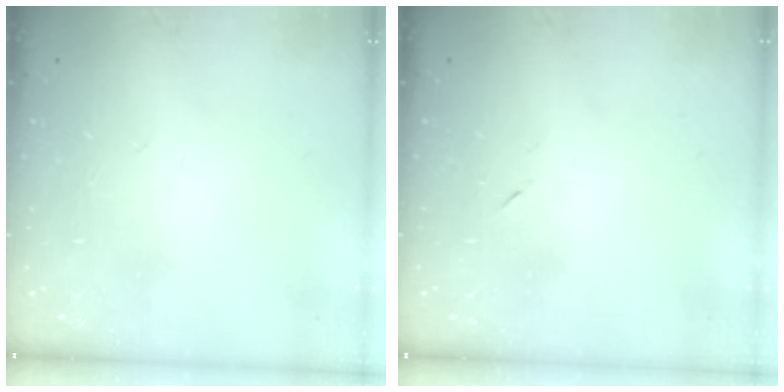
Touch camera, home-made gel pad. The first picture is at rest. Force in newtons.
{"total": 2.6, "press": 2.3, "slide": 1.2}